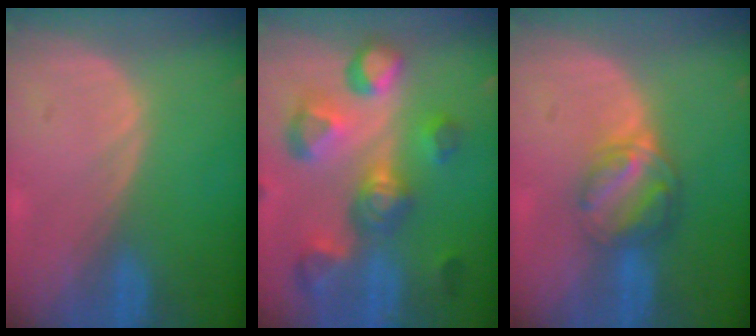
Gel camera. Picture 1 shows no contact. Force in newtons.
{"total": 11.1, "press": 9.9, "slide": 5.1}
{"total": 6.4, "press": 5.4, "slide": 3.3}